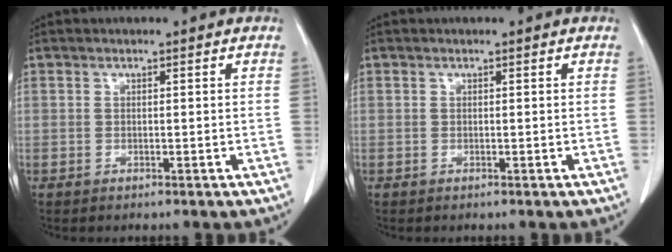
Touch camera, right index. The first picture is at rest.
{"total": 0.0}